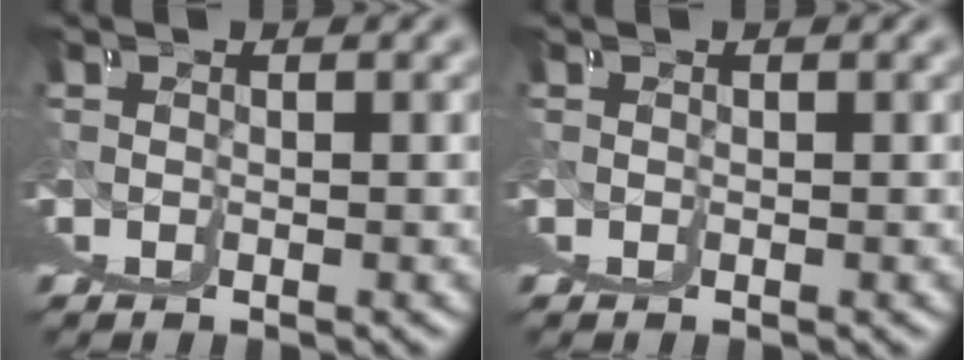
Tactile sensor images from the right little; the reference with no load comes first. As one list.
[{"total": 0.0}]